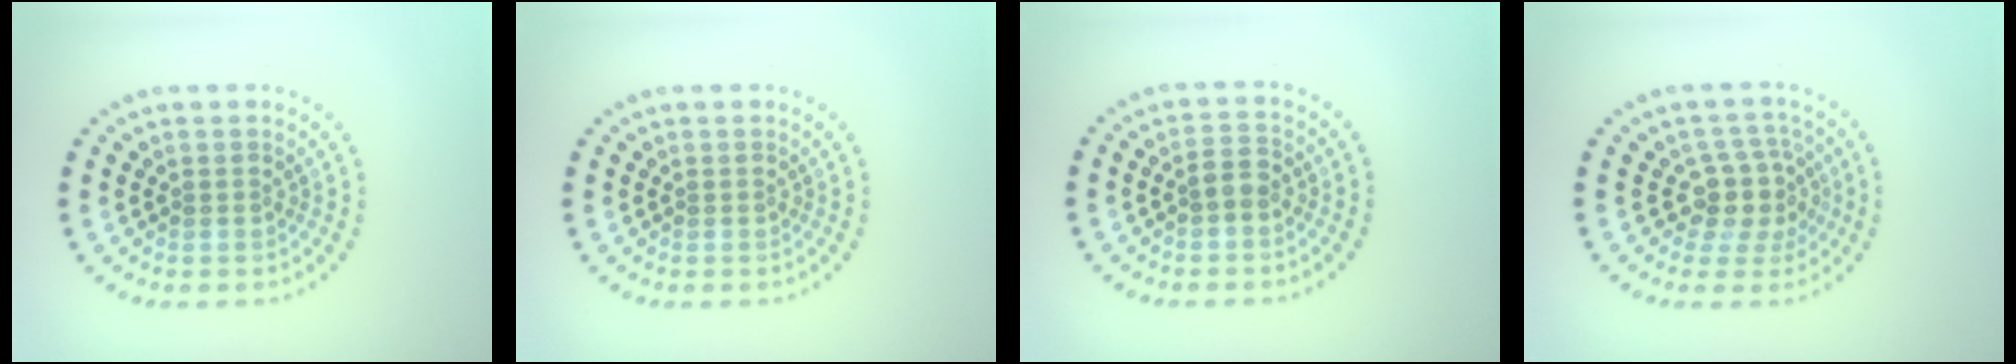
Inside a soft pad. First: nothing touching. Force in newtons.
{"total": 0.0}
{"total": 1.7, "press": 1.7, "slide": 0.3}
{"total": 3.6, "press": 3.0, "slide": 2.1}